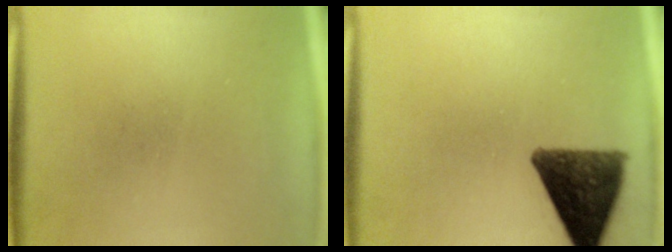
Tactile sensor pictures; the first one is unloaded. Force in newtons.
{"total": 11.5}